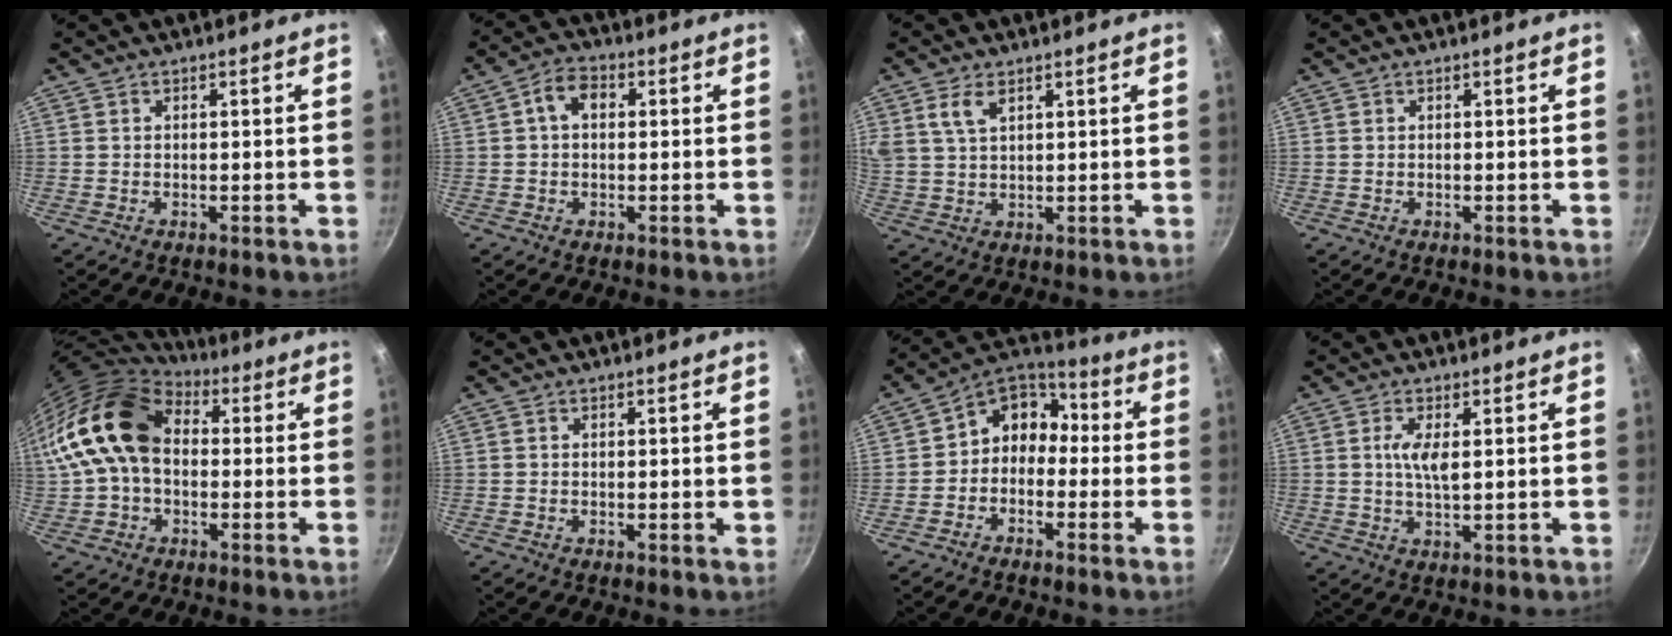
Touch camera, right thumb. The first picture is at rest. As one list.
[{"total": 5.1, "force": [0.8, 3.6, 3.5], "torque": [-0.050, 0.012, 0.003]}, {"total": 5.2, "force": [2.7, 2.6, 3.6], "torque": [-0.065, -0.004, 0.055]}, {"total": 0.0}, {"total": 18.0, "force": [1.8, 12.8, 12.6], "torque": [-0.228, 0.038, 0.022]}, {"total": 0.6, "force": [0.2, 0.1, 0.6], "torque": [-0.007, -0.002, 0.001]}, {"total": 8.7, "force": [-1.5, 7.2, 4.8], "torque": [-0.043, 0.053, -0.051]}, {"total": 4.6, "force": [1.0, 1.5, 4.2], "torque": [-0.083, -0.001, 0.019]}]